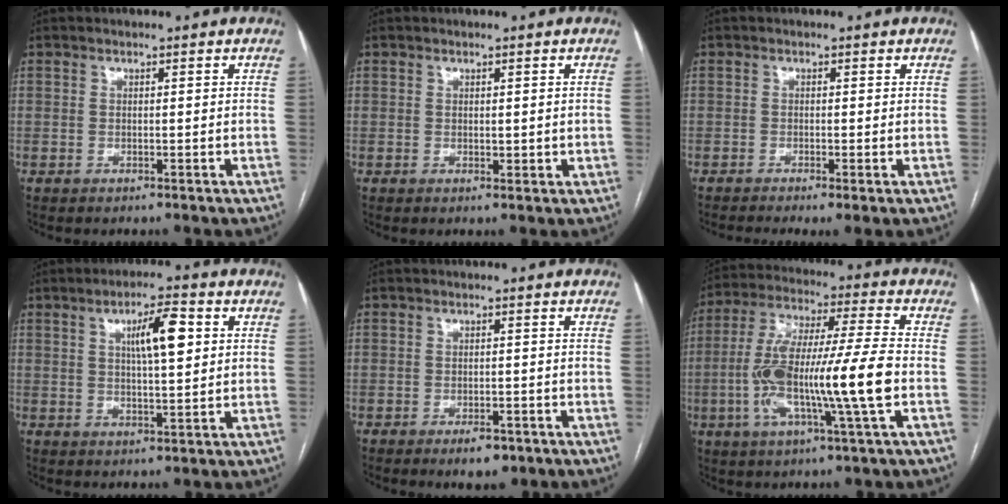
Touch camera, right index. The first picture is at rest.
{"total": 1.5, "force": [0.3, 0.9, 1.2], "torque": [-0.016, -0.006, 0.007]}
{"total": 3.2, "force": [-1.9, 0.4, 2.5], "torque": [-0.036, -0.009, -0.030]}
{"total": 7.4, "force": [2.2, 1.4, 6.9], "torque": [-0.117, 0.010, 0.037]}
{"total": 3.5, "force": [-2.3, 1.5, 2.3], "torque": [-0.033, 0.000, -0.026]}
{"total": 17.4, "force": [-3.4, 0.4, 17.0], "torque": [-0.327, 0.001, -0.066]}